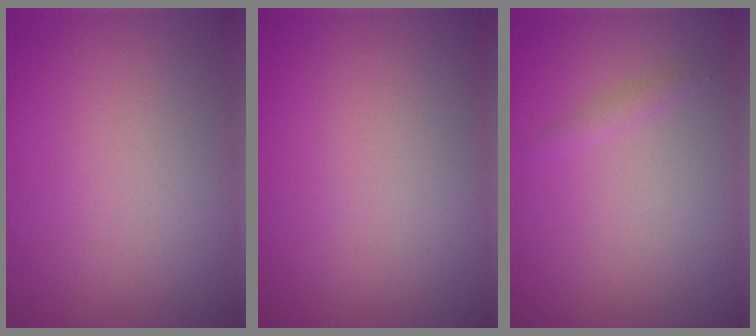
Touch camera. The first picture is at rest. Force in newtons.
{"total": 0.0}
{"total": 0.8, "press": 0.8, "slide": 0.1}